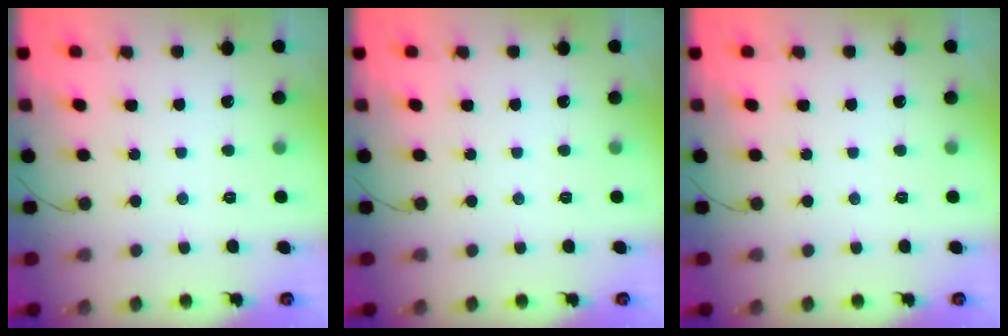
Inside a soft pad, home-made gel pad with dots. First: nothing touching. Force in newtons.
{"total": 0.0}
{"total": 0.0}